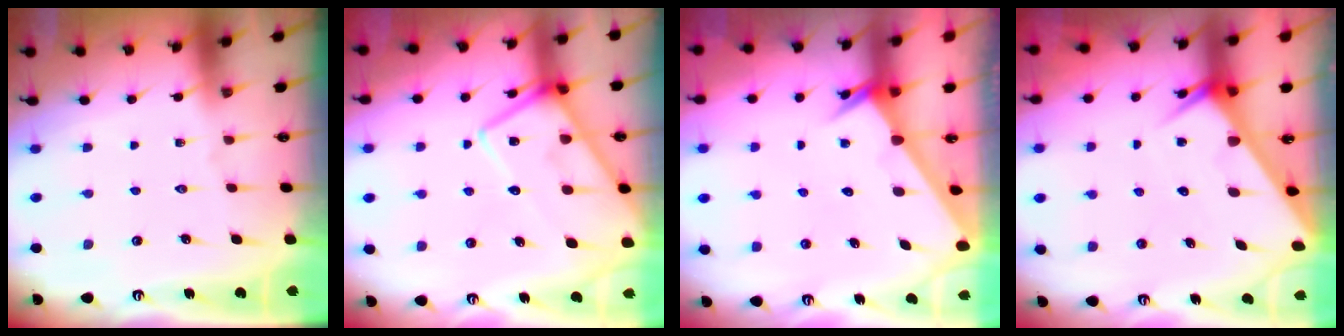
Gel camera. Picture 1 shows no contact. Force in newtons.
{"total": 14.7, "press": 14.6, "slide": 1.2}
{"total": 2.3, "press": 2.3, "slide": 0.1}
{"total": 4.4, "press": 4.4, "slide": 0.4}